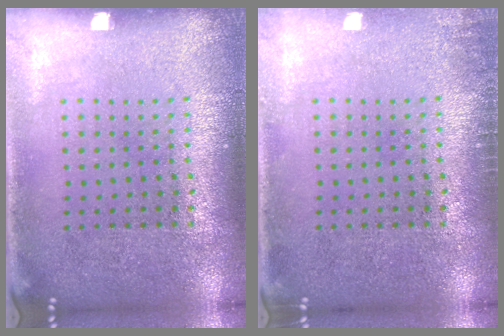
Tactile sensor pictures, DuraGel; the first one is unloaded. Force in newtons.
{"total": 1.0, "press": 1.0, "slide": 0.2}